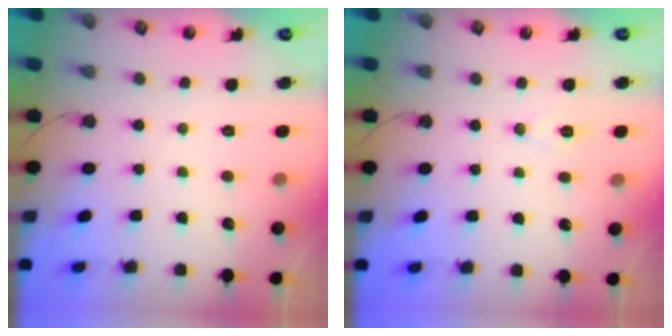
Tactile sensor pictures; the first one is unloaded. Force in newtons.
{"total": 6.9, "press": 5.3, "slide": 4.5}